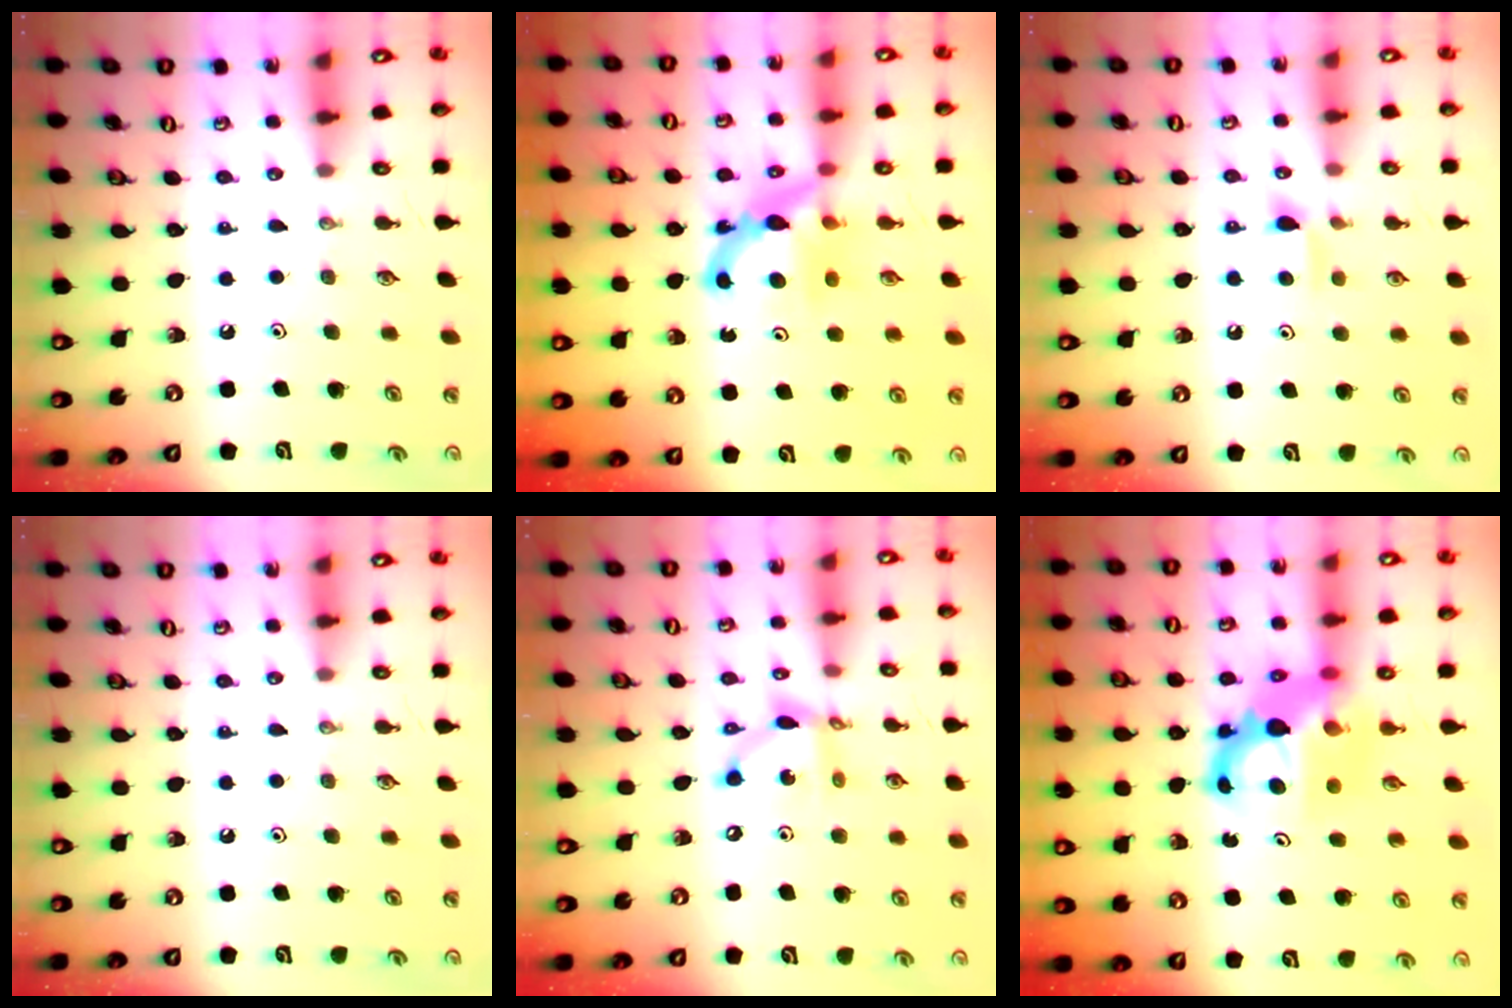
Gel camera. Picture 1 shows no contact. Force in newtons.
{"total": 7.2, "press": 7.2, "slide": 0.6}
{"total": 4.9, "press": 4.8, "slide": 0.7}
{"total": 0.0}
{"total": 11.0, "press": 10.9, "slide": 0.9}
{"total": 9.7, "press": 9.7, "slide": 0.8}